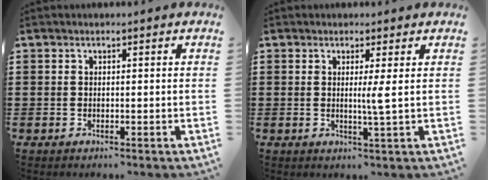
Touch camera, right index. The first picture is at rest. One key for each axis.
{"total": 2.9, "fx": 0.5, "fy": -0.8, "fz": 2.7, "tx": -0.052, "ty": -0.010, "tz": 0.004}